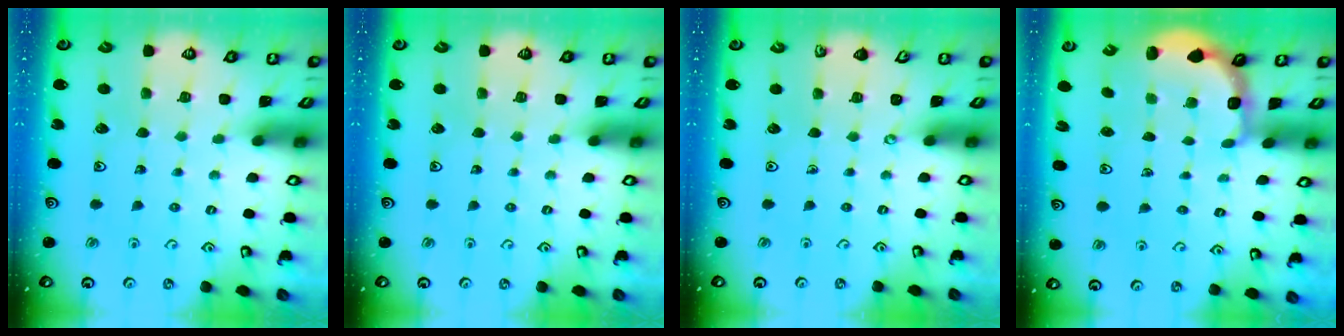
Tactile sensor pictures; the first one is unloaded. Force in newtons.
{"total": 0.0}
{"total": 0.0}
{"total": 2.8, "press": 2.4, "slide": 1.4}